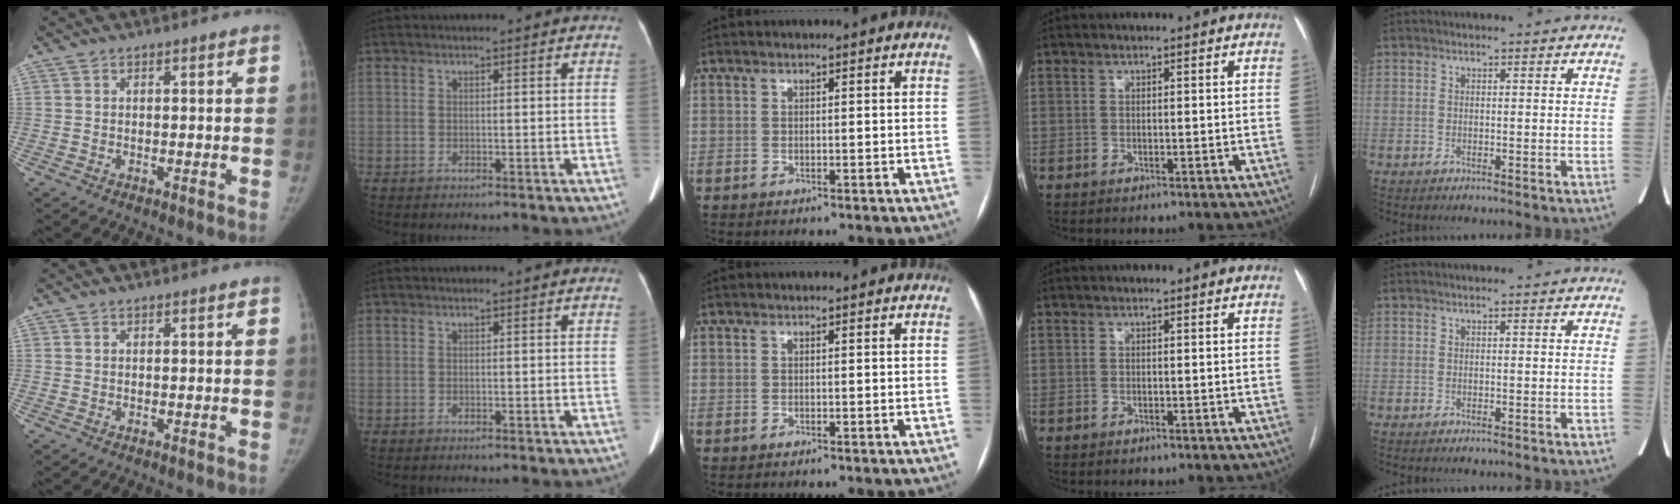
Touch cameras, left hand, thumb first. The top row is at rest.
{}